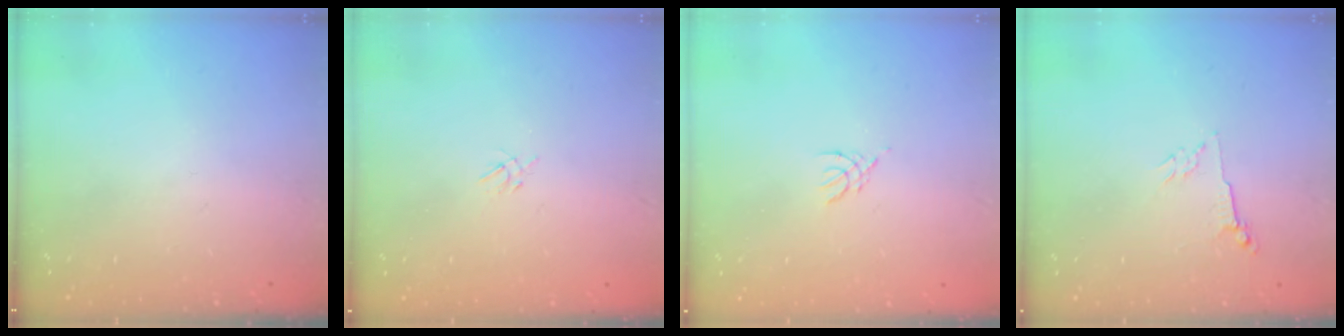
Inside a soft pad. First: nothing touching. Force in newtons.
{"total": 2.0, "press": 2.0, "slide": 0.4}
{"total": 1.8, "press": 1.7, "slide": 0.4}
{"total": 2.8, "press": 2.7, "slide": 0.6}